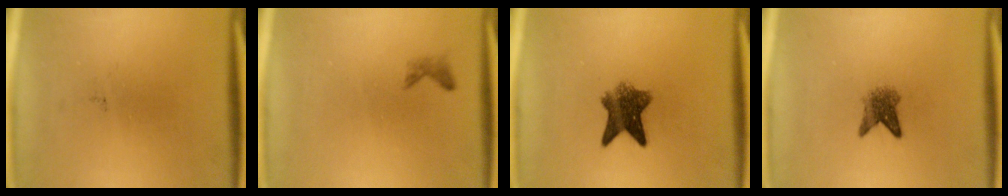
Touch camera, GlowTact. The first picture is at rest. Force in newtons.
{"total": 0.8}
{"total": 6.5}
{"total": 3.2}